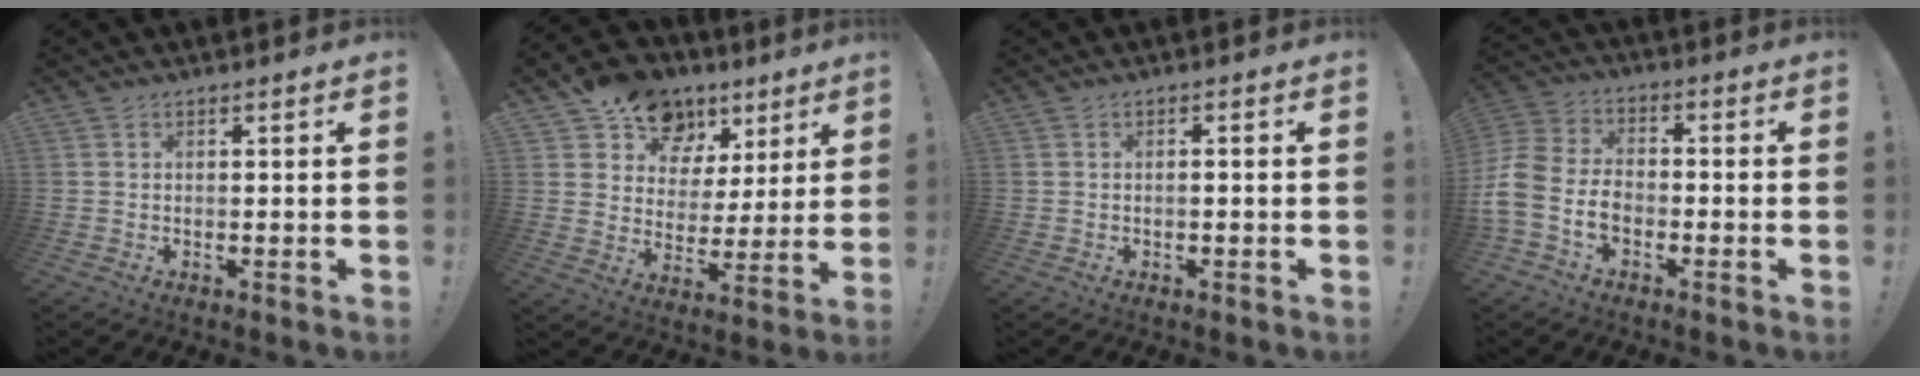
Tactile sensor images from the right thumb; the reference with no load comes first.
{"total": 14.4, "force": [9.5, 9.9, 4.4], "torque": [-0.068, -0.056, 0.176]}
{"total": 1.1, "force": [-0.7, -0.2, 0.9], "torque": [-0.019, 0.002, -0.013]}
{"total": 11.8, "force": [-4.3, 8.2, 7.3], "torque": [-0.152, 0.021, -0.081]}